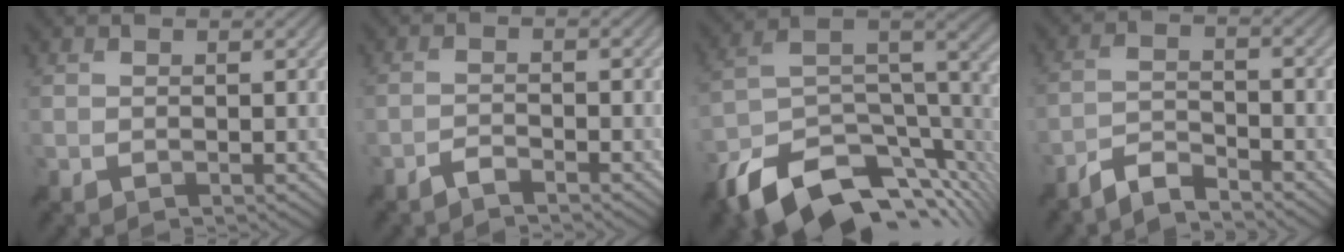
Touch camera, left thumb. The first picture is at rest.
{"total": 1.6, "force": [-1.3, 0.2, 0.9], "torque": [-0.019, 0.005, -0.032]}
{"total": 14.2, "force": [-8.4, 6.7, 9.4], "torque": [-0.205, -0.009, -0.137]}
{"total": 4.3, "force": [-3.9, 0.7, 1.8], "torque": [-0.038, 0.005, -0.084]}